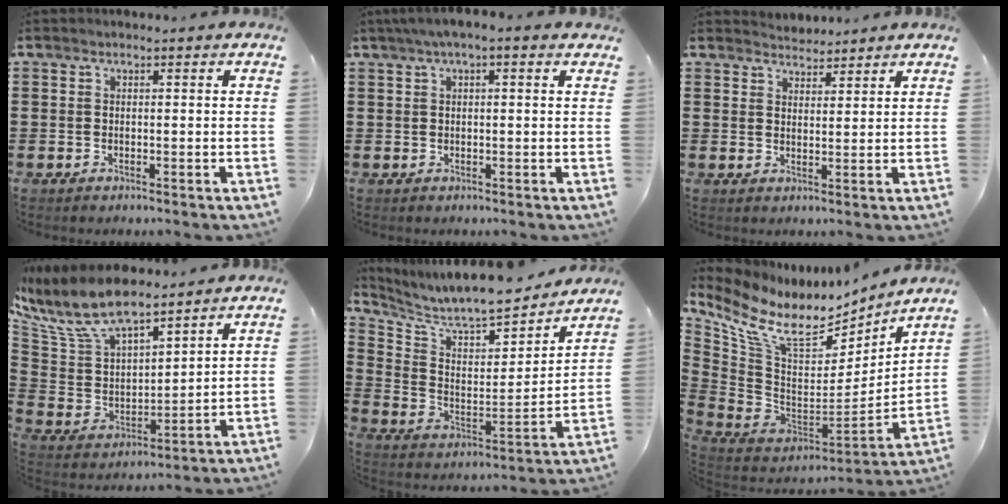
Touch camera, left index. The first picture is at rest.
{"total": 2.1, "force": [0.8, 0.5, 1.8], "torque": [-0.034, 0.004, 0.014]}
{"total": 2.8, "force": [2.8, 0.4, -0.3], "torque": [-0.002, -0.006, 0.052]}
{"total": 10.6, "force": [8.6, 3.2, 5.4], "torque": [-0.146, -0.041, 0.150]}
{"total": 8.1, "force": [7.8, 1.0, 2.0], "torque": [-0.081, -0.063, 0.130]}
{"total": 12.8, "force": [8.3, 6.1, 7.7], "torque": [-0.190, -0.060, 0.143]}